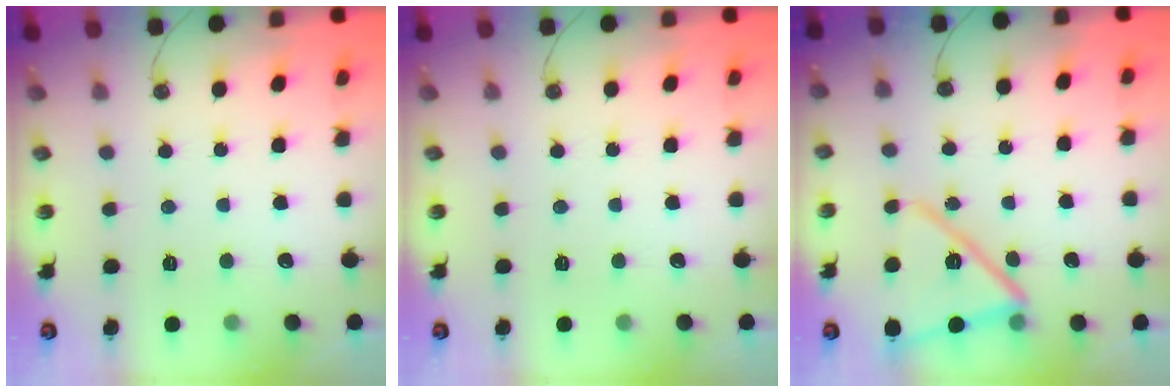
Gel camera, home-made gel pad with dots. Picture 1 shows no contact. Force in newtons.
{"total": 0.0}
{"total": 15.0, "press": 15.0, "slide": 1.4}